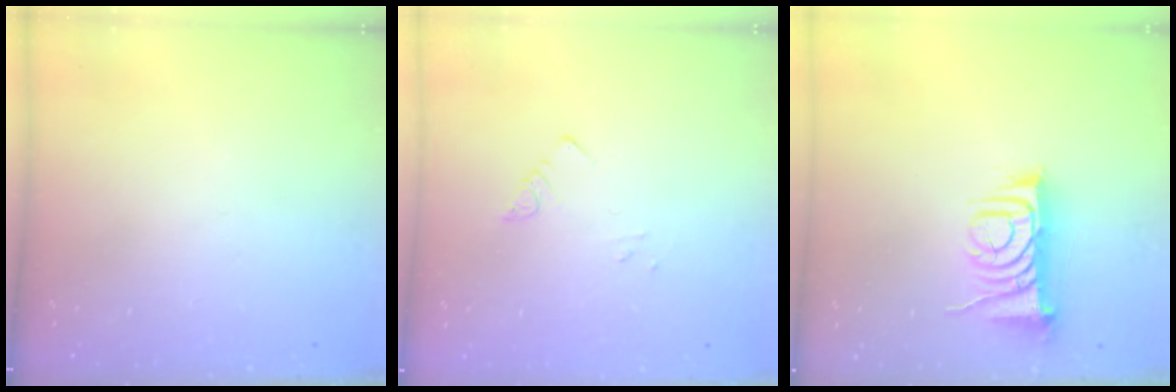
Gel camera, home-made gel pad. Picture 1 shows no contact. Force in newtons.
{"total": 4.0, "press": 3.9, "slide": 0.5}
{"total": 8.1, "press": 8.1, "slide": 0.6}